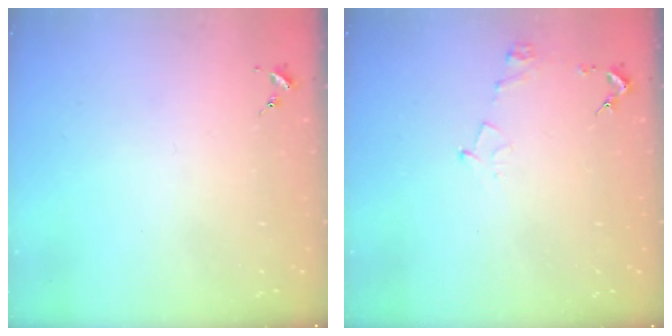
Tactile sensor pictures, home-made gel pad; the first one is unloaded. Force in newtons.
{"total": 6.2, "press": 6.2, "slide": 0.7}